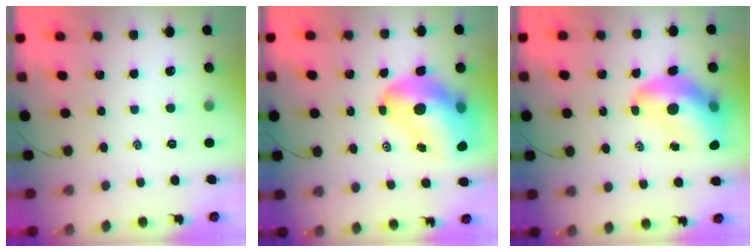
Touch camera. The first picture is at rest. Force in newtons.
{"total": 16.8, "press": 16.1, "slide": 4.6}
{"total": 13.8, "press": 13.3, "slide": 3.7}